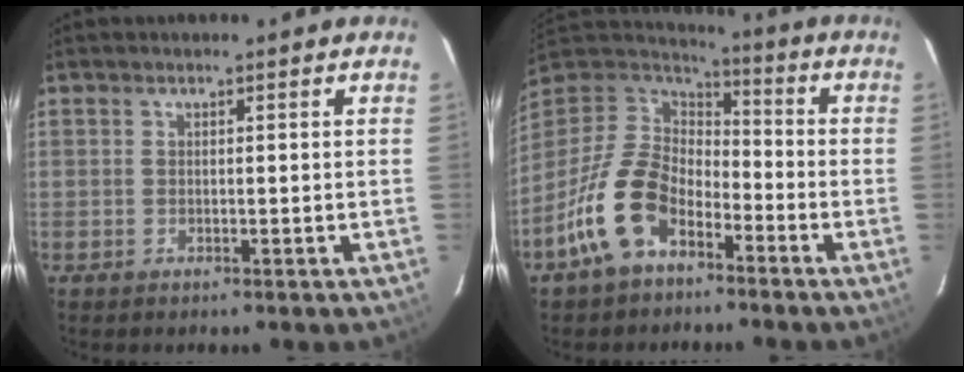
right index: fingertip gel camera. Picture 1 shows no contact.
{"total": 14.2, "force": [-8.2, 8.6, 7.8], "torque": [-0.172, 0.004, -0.152]}